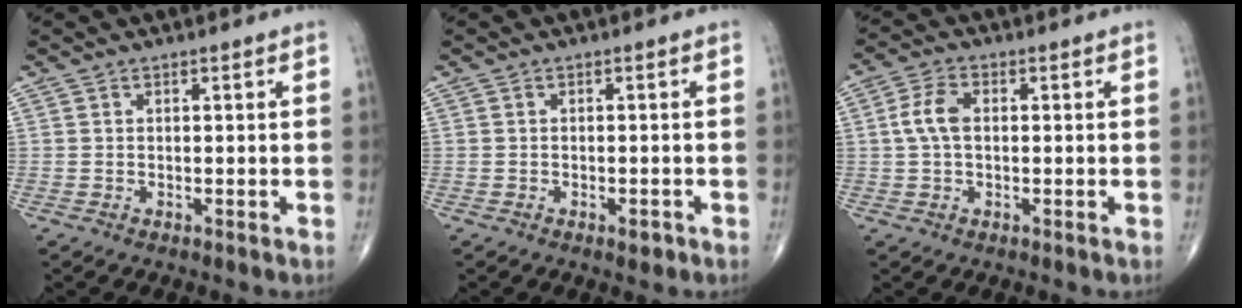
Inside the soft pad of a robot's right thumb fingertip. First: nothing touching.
{"total": 1.5, "force": [-0.9, 0.6, 1.1], "torque": [-0.013, 0.000, -0.013]}
{"total": 5.0, "force": [0.4, 2.9, 4.1], "torque": [-0.093, 0.014, 0.003]}